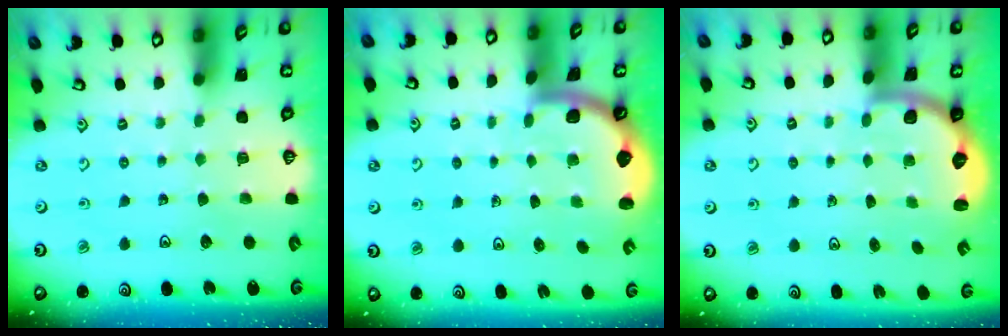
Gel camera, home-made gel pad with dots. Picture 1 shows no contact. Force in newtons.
{"total": 1.6, "press": 1.6, "slide": 0.1}
{"total": 2.7, "press": 2.1, "slide": 1.7}